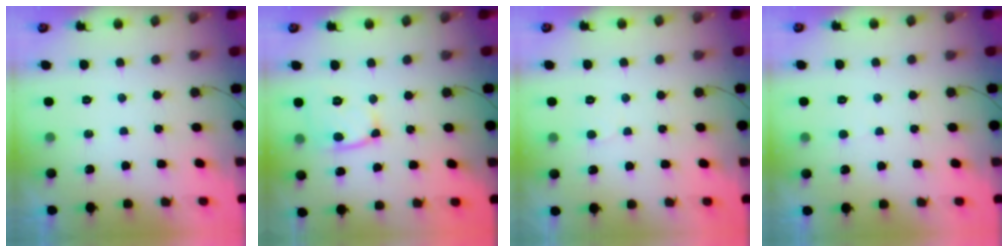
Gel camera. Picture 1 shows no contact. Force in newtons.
{"total": 11.1, "press": 11.0, "slide": 1.3}
{"total": 5.4, "press": 5.4, "slide": 0.5}
{"total": 3.7, "press": 3.7, "slide": 0.4}